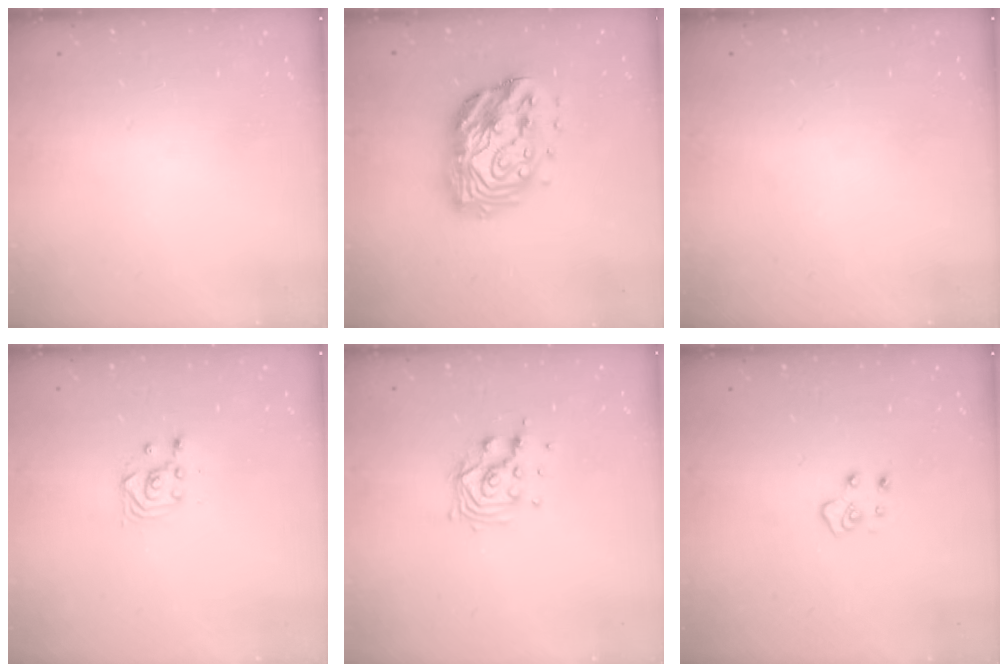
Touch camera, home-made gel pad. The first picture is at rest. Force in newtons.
{"total": 16.6, "press": 16.5, "slide": 1.5}
{"total": 0.0}
{"total": 3.3, "press": 3.2, "slide": 0.4}
{"total": 8.9, "press": 8.9, "slide": 0.7}
{"total": 5.4, "press": 5.4, "slide": 0.4}